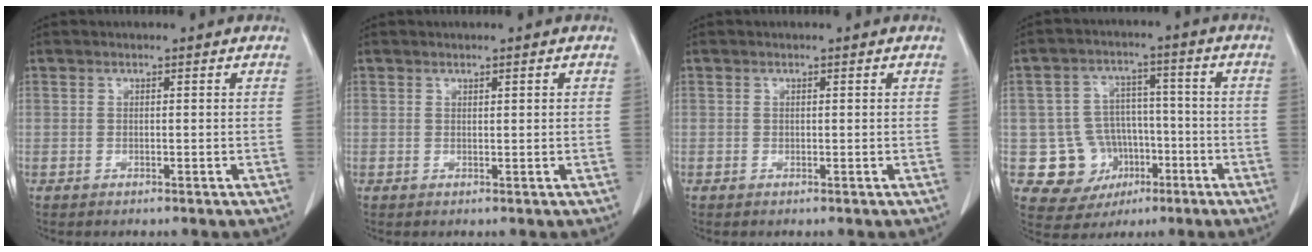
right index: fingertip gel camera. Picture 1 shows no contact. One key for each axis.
{"total": 0.7, "fx": 0.3, "fy": 0.0, "fz": 0.6, "tx": -0.011, "ty": 0.000, "tz": 0.006}
{"total": 0.0}
{"total": 10.3, "fx": -3.1, "fy": 9.5, "fz": 2.6, "tx": -0.041, "ty": 0.032, "tz": -0.034}